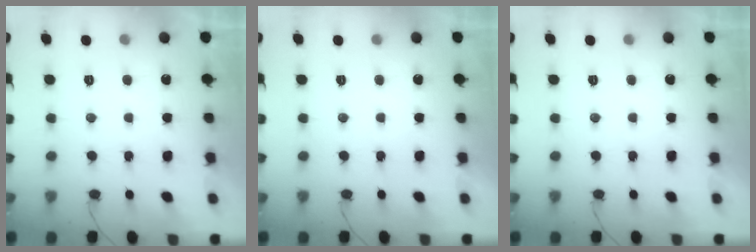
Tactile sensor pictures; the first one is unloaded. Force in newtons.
{"total": 0.0}
{"total": 0.0}